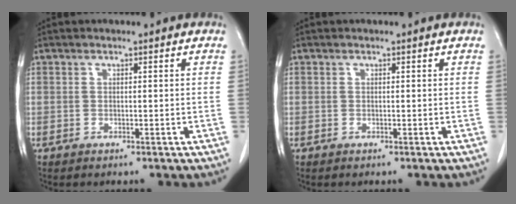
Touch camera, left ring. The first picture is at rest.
{"total": 0.0}